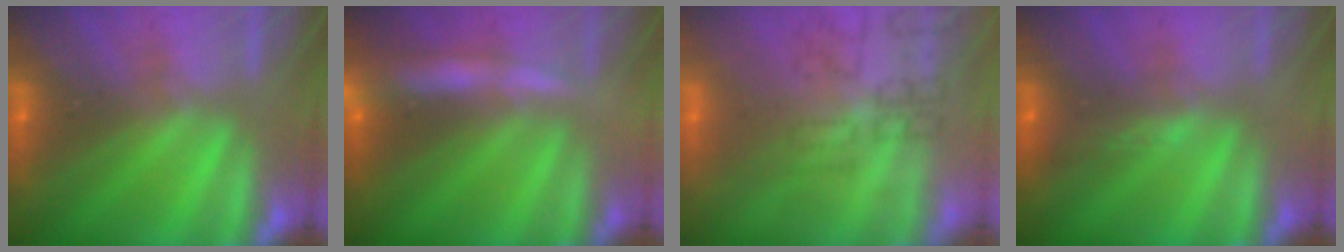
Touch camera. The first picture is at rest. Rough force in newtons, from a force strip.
{"total": 8.9}
{"total": 4.9}
{"total": 2.9}